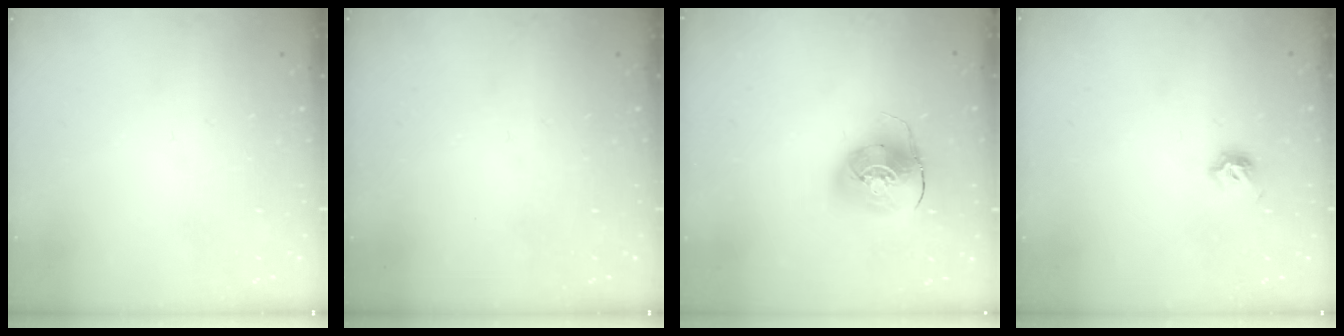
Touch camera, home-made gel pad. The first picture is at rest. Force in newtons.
{"total": 0.0}
{"total": 10.4, "press": 10.3, "slide": 1.8}
{"total": 4.3, "press": 4.2, "slide": 1.2}